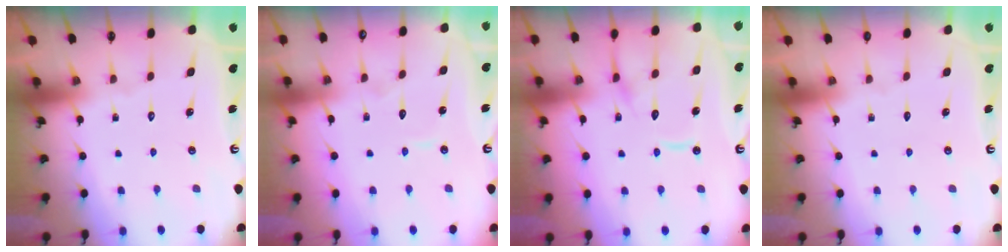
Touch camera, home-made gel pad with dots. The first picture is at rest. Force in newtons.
{"total": 4.7, "press": 4.7, "slide": 0.5}
{"total": 13.0, "press": 12.9, "slide": 1.3}
{"total": 0.0}